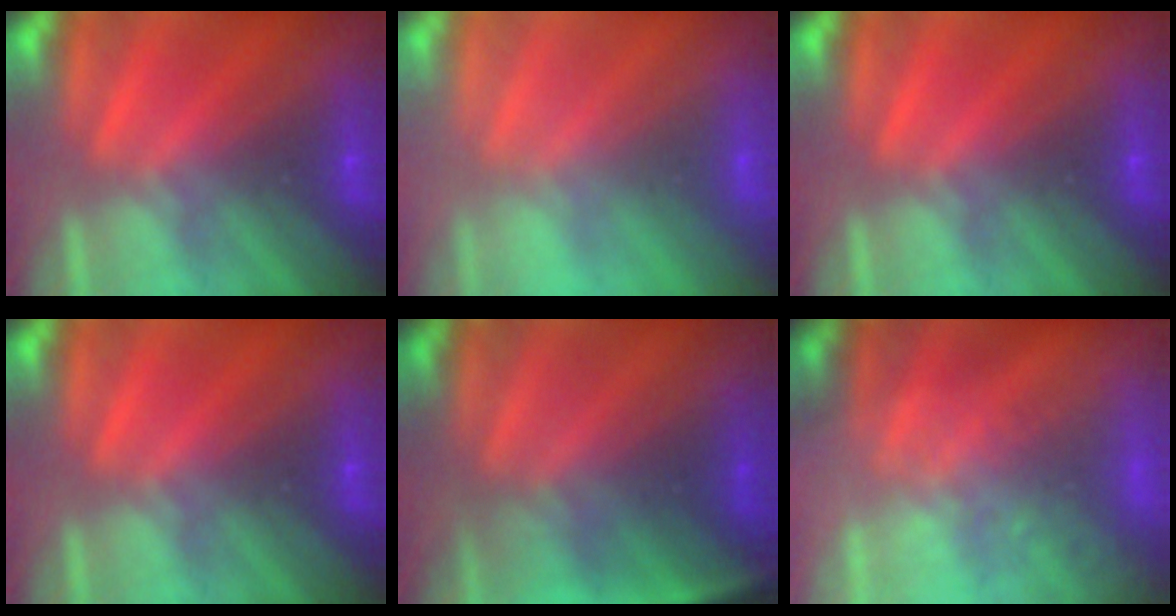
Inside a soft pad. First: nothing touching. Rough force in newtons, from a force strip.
{"total": 2.5}
{"total": 0.0}
{"total": 0.0}
{"total": 4.2}
{"total": 9.2}